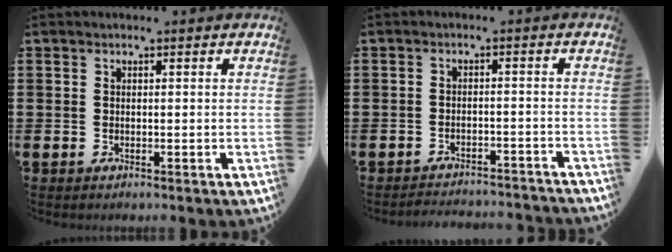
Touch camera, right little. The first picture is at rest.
{"total": 2.1, "force": [-2.1, -0.1, -0.1], "torque": [-0.004, 0.004, -0.046]}